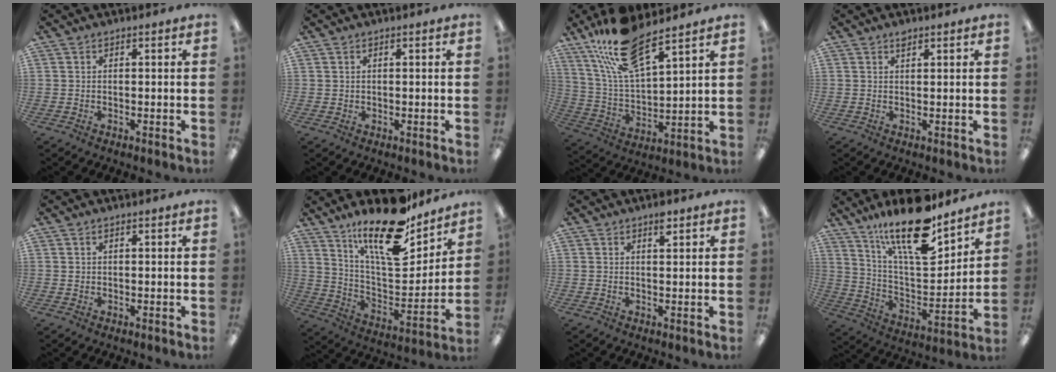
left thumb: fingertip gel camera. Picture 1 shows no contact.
{"total": 0.9, "force": [0.5, 0.7, 0.2], "torque": [-0.006, 0.003, 0.009]}
{"total": 16.5, "force": [12.4, 5.0, 9.6], "torque": [-0.204, -0.049, 0.219]}
{"total": 2.9, "force": [2.2, 0.7, 1.9], "torque": [-0.035, 0.000, 0.036]}
{"total": 0.8, "force": [0.4, 0.6, 0.2], "torque": [-0.006, 0.003, 0.007]}
{"total": 20.8, "force": [15.4, 6.9, 12.1], "torque": [-0.208, -0.103, 0.264]}
{"total": 2.5, "force": [1.8, 0.8, 1.6], "torque": [-0.019, -0.006, 0.028]}
{"total": 20.9, "force": [15.3, 6.6, 12.7], "torque": [-0.221, -0.096, 0.261]}